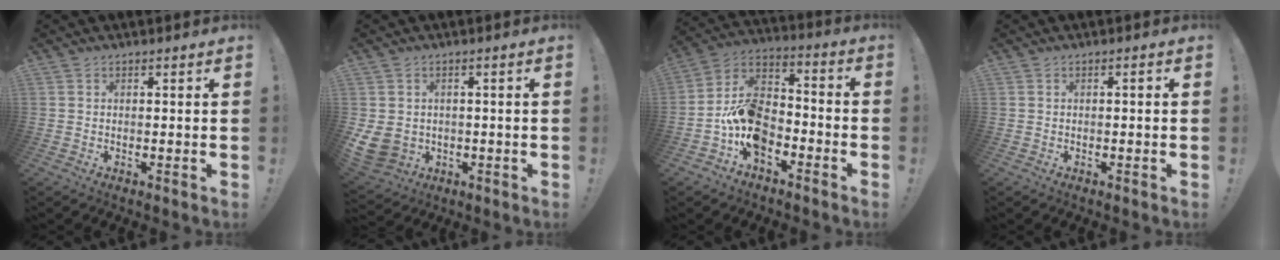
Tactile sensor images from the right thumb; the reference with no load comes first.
{"total": 6.0, "force": [-0.2, 5.3, 2.8], "torque": [-0.062, -0.007, 0.000]}
{"total": 13.4, "force": [-6.3, 9.0, 7.7], "torque": [-0.154, 0.033, -0.108]}
{"total": 0.9, "force": [-0.7, 0.0, 0.6], "torque": [-0.018, 0.004, -0.011]}